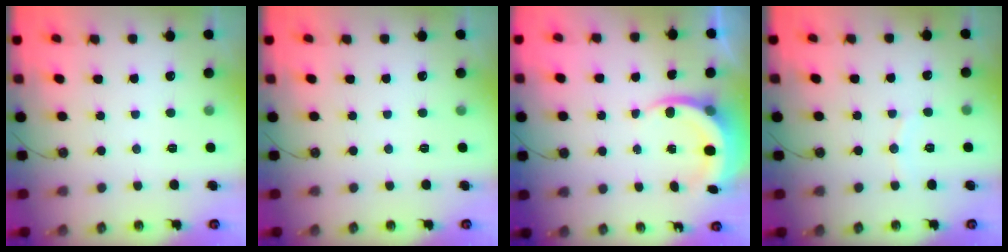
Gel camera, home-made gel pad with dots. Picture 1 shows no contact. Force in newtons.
{"total": 0.0}
{"total": 6.1, "press": 5.9, "slide": 1.4}
{"total": 4.9, "press": 4.9, "slide": 0.2}